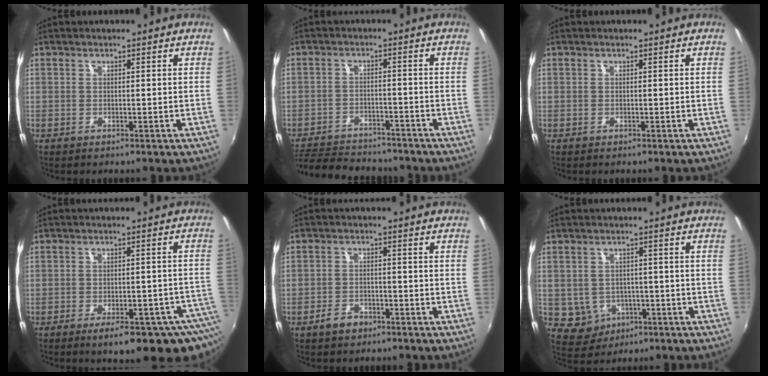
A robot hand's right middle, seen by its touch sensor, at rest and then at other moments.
{"total": 11.7, "force": [-9.8, 5.3, 3.4], "torque": [-0.098, 0.016, -0.142]}
{"total": 0.0}
{"total": 15.1, "force": [-10.8, 4.6, 9.4], "torque": [-0.117, -0.028, -0.131]}
{"total": 3.8, "force": [-2.8, 2.2, 1.3], "torque": [-0.036, 0.007, -0.045]}
{"total": 6.8, "force": [-2.4, 6.0, 2.0], "torque": [-0.061, 0.006, -0.015]}